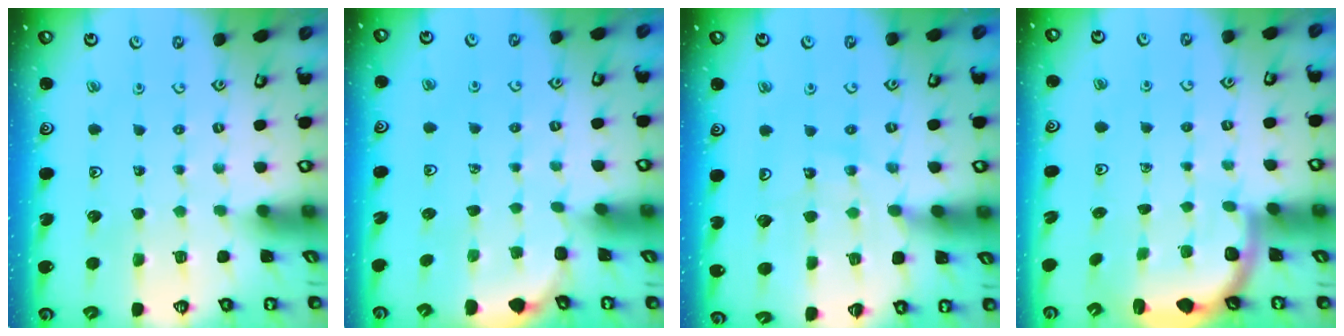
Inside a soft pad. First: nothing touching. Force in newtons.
{"total": 2.4, "press": 1.0, "slide": 2.1}
{"total": 9.5, "press": 9.5, "slide": 0.2}
{"total": 3.1, "press": 3.0, "slide": 0.9}